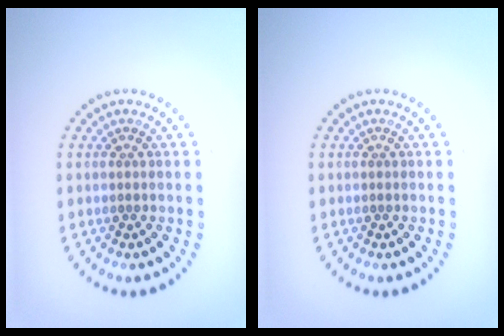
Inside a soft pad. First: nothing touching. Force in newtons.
{"total": 0.0}